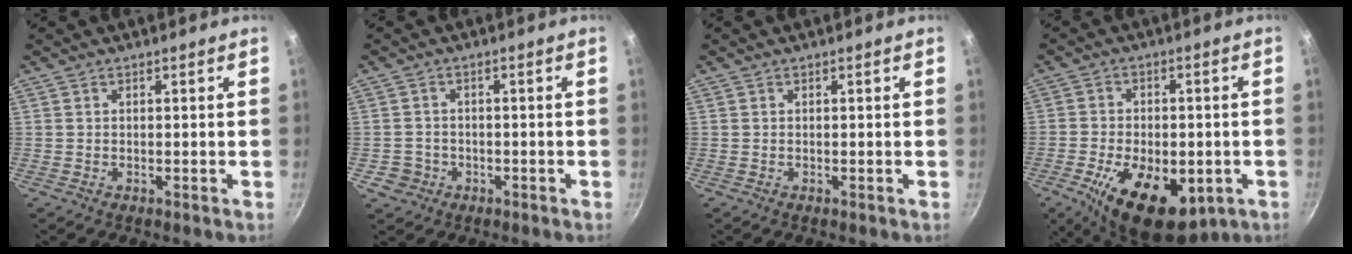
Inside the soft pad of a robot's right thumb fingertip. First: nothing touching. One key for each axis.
{"total": 3.5, "fx": -1.2, "fy": 3.3, "fz": 0.6, "tx": -0.002, "ty": 0.021, "tz": -0.011}
{"total": 0.0}
{"total": 17.3, "fx": -6.2, "fy": 9.7, "fz": 12.9, "tx": -0.199, "ty": 0.000, "tz": -0.086}